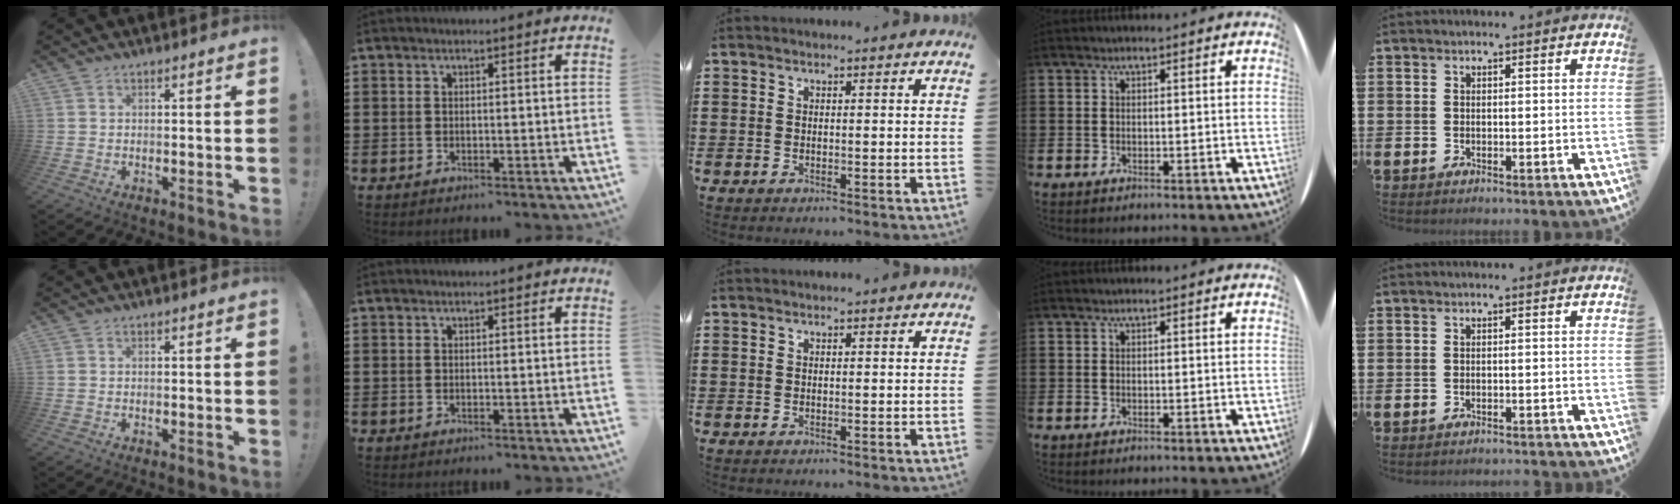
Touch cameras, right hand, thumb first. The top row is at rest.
{}